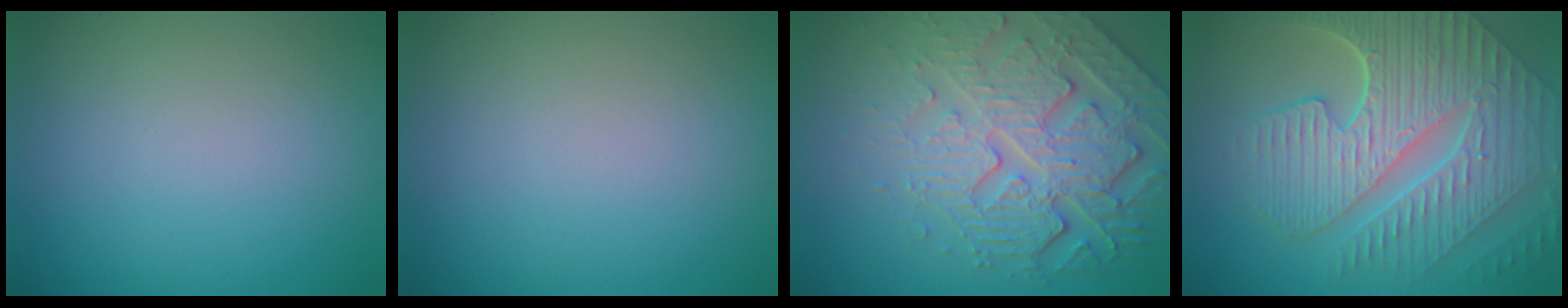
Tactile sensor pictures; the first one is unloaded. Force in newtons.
{"total": 0.0}
{"total": 6.6, "press": 5.4, "slide": 3.9}
{"total": 10.1, "press": 6.9, "slide": 7.4}